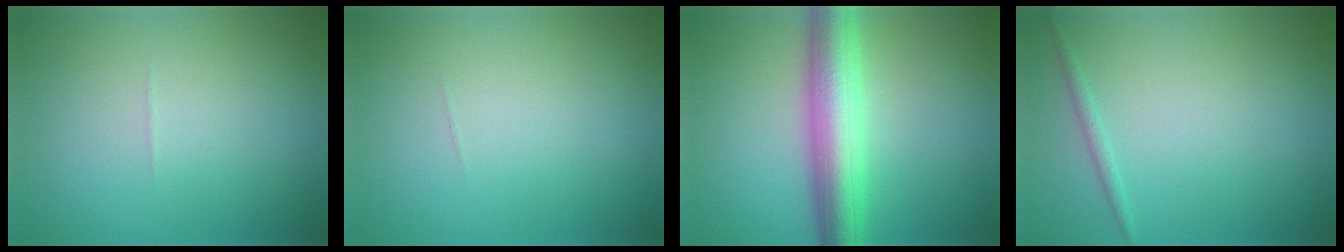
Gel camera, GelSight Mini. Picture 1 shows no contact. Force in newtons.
{"total": 0.0}
{"total": 7.1, "press": 7.1, "slide": 0.3}
{"total": 0.9, "press": 0.9, "slide": 0.1}